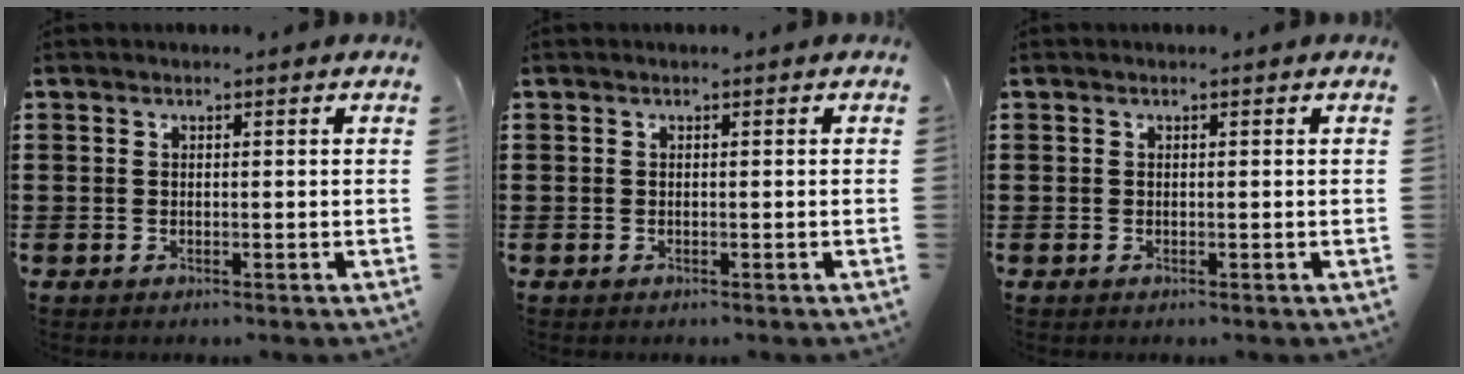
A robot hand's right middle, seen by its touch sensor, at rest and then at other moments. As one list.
[{"total": 0.0}, {"total": 0.0}]